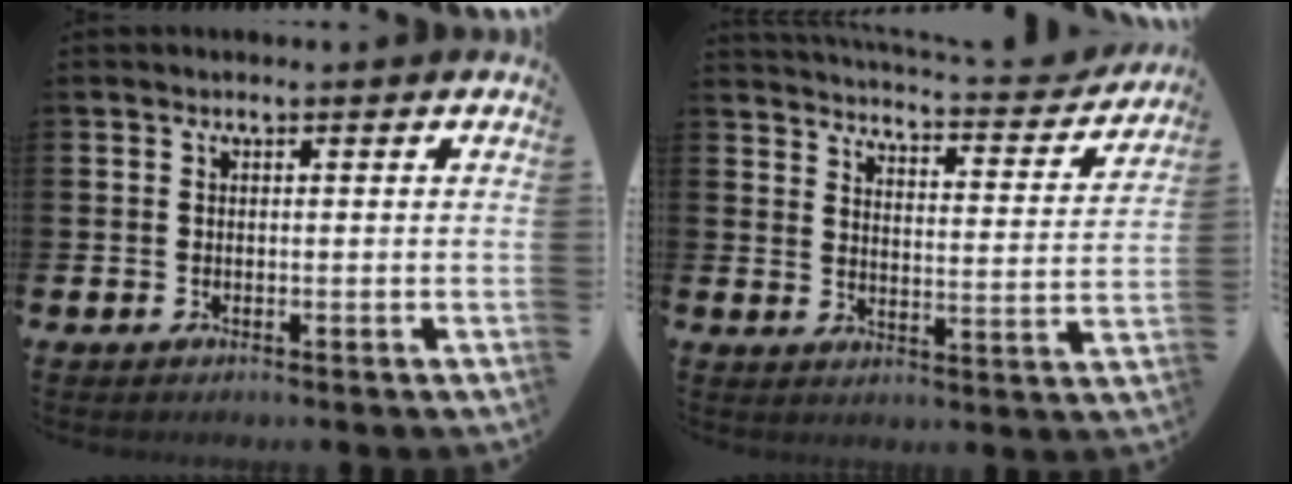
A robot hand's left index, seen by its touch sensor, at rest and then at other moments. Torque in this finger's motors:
{"motor_torque": [0.92, -1.21, 0.09, 0.04]}